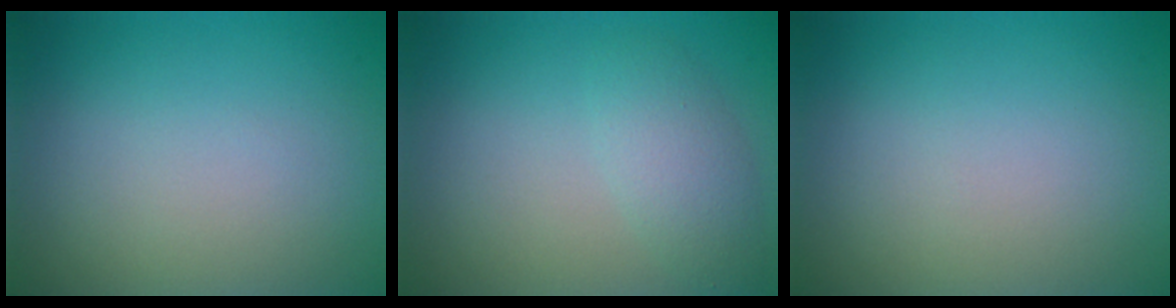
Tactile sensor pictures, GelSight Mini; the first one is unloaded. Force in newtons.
{"total": 2.6, "press": 2.6, "slide": 0.2}
{"total": 0.0}